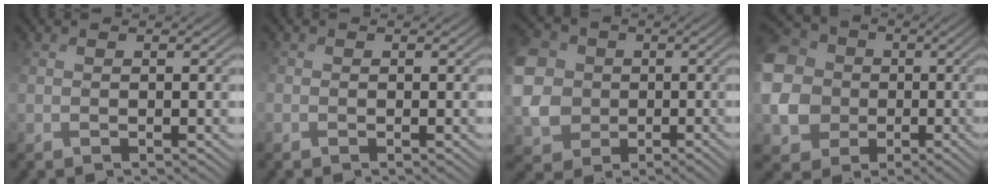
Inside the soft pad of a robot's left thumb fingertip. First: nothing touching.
{"total": 0.7, "force": [-0.4, 0.5, 0.3], "torque": [-0.011, 0.000, -0.004]}
{"total": 8.6, "force": [0.7, 7.7, 3.8], "torque": [-0.134, -0.006, 0.010]}
{"total": 14.7, "force": [0.8, 13.7, 5.1], "torque": [-0.210, 0.010, -0.008]}